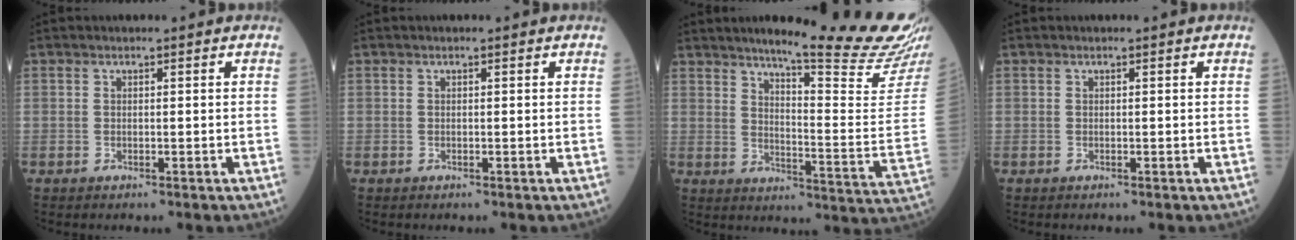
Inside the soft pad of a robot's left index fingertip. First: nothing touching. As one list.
[{"total": 0.0}, {"total": 20.3, "force": [17.6, -1.4, 10.0], "torque": [-0.147, -0.096, 0.219]}, {"total": 0.0}]